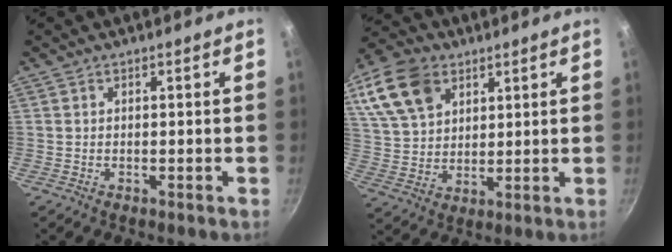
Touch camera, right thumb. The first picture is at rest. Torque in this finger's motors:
{"motor_torque": [-0.12, 3.14, -0.39, 1.12, 0.00]}